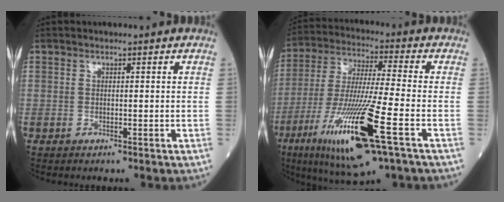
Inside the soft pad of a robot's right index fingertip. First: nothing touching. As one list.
[{"total": 18.4, "force": [-7.8, 0.9, 16.6], "torque": [-0.351, -0.044, -0.143]}]